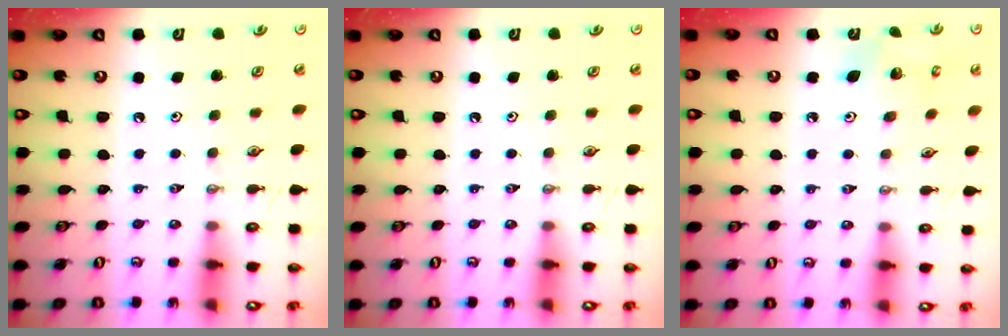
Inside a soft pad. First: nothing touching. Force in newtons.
{"total": 0.0}
{"total": 6.3, "press": 6.3, "slide": 0.1}